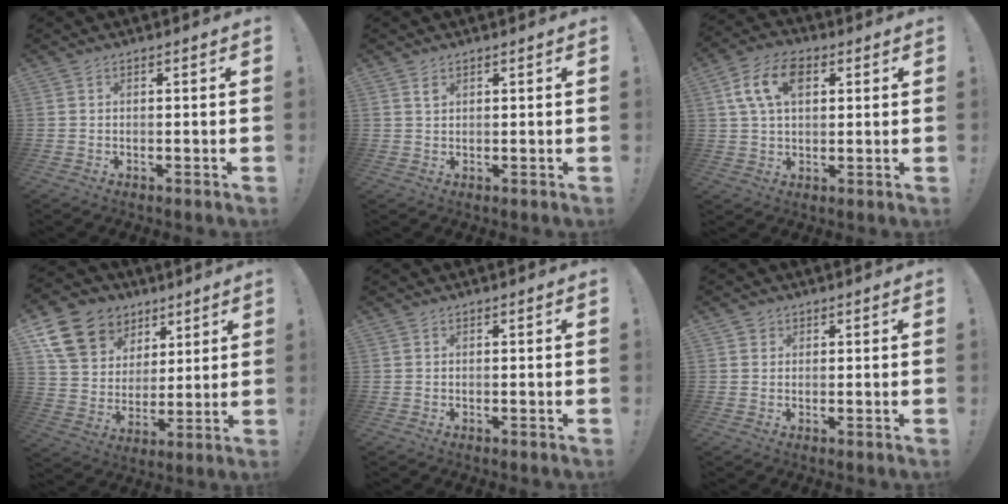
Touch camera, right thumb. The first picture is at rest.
{"total": 1.3, "force": [0.8, 0.7, 0.7], "torque": [-0.008, -0.004, 0.014]}
{"total": 12.0, "force": [4.0, 7.6, 8.4], "torque": [-0.155, 0.006, 0.073]}
{"total": 16.0, "force": [9.0, 12.1, 5.5], "torque": [-0.094, -0.043, 0.190]}
{"total": 0.0}
{"total": 1.5, "force": [0.8, 1.2, 0.1], "torque": [0.003, -0.002, 0.013]}